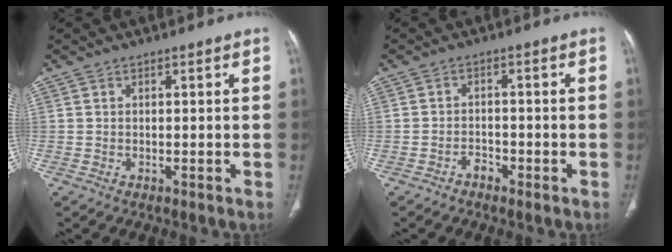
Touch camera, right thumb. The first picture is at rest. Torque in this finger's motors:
{"motor_torque": [1.11, 1.21, 0.10, -0.63, -0.06]}